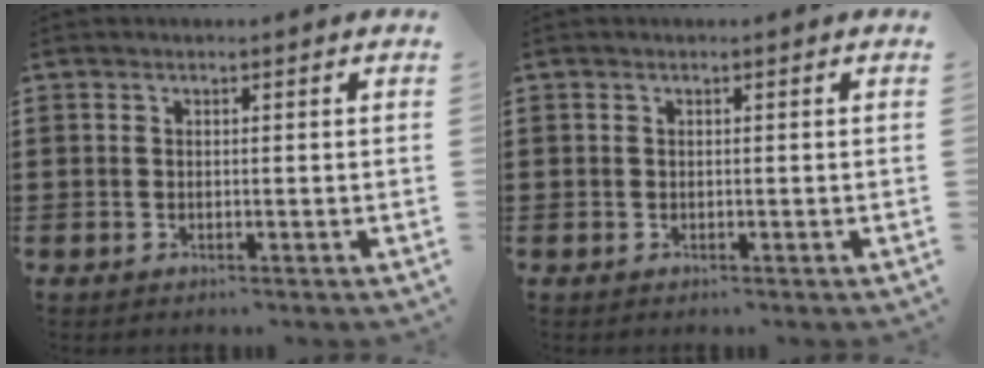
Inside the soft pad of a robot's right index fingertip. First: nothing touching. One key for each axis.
{"total": 0.0}